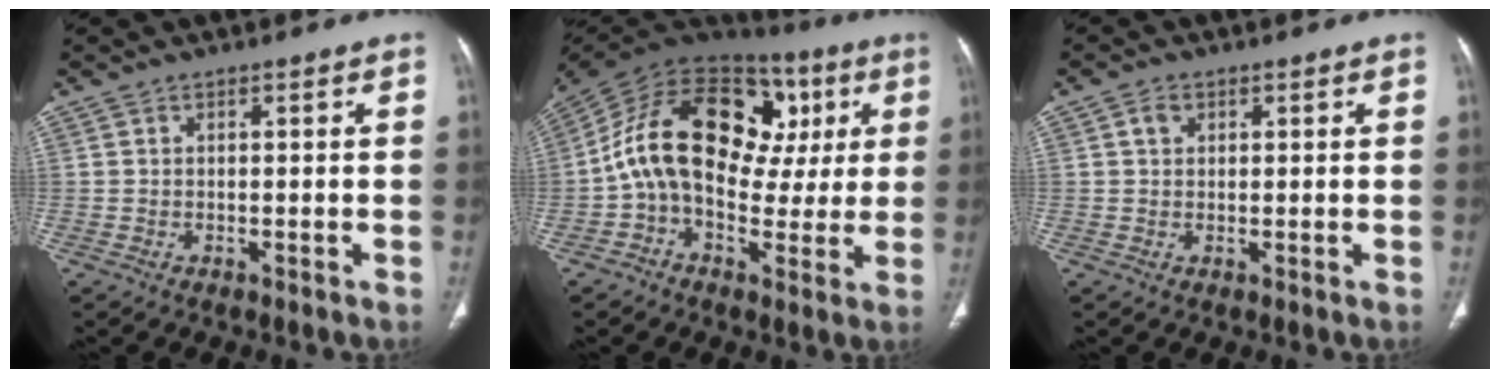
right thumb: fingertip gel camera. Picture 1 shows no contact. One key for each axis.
{"total": 23.1, "fx": 3.1, "fy": 14.9, "fz": 17.5, "tx": -0.260, "ty": 0.050, "tz": 0.040}
{"total": 2.1, "fx": 0.8, "fy": 1.6, "fz": 1.0, "tx": -0.014, "ty": 0.001, "tz": 0.013}